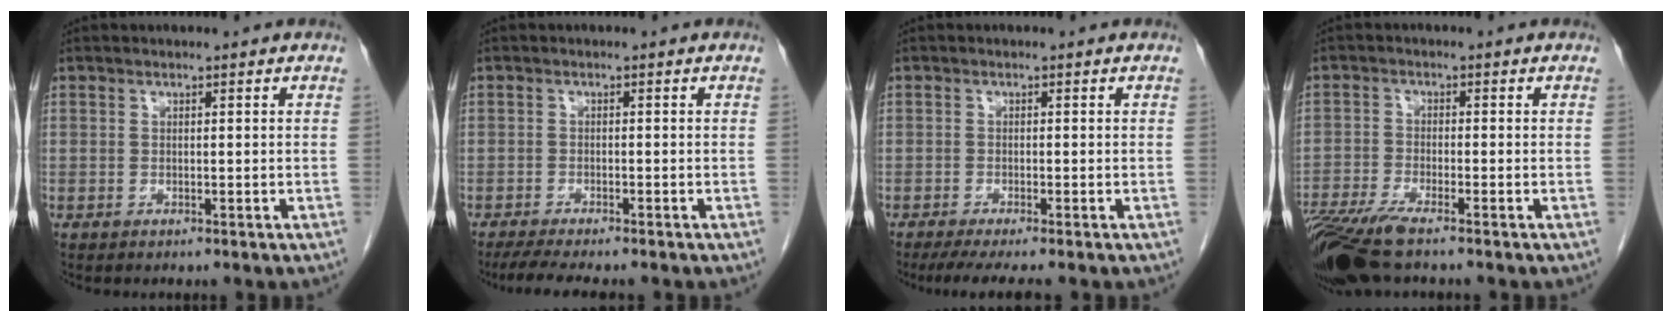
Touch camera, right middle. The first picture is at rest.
{"total": 6.7, "force": [-5.6, 0.8, 3.6], "torque": [-0.051, -0.014, -0.087]}
{"total": 5.0, "force": [-4.0, 0.0, 3.0], "torque": [-0.043, -0.012, -0.065]}
{"total": 9.5, "force": [-7.2, 1.2, 6.1], "torque": [-0.119, -0.021, -0.132]}